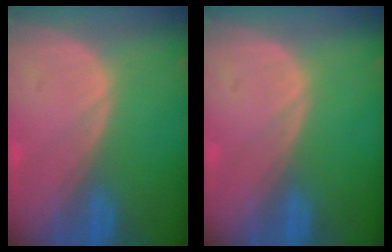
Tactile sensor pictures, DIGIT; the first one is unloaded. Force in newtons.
{"total": 0.0}